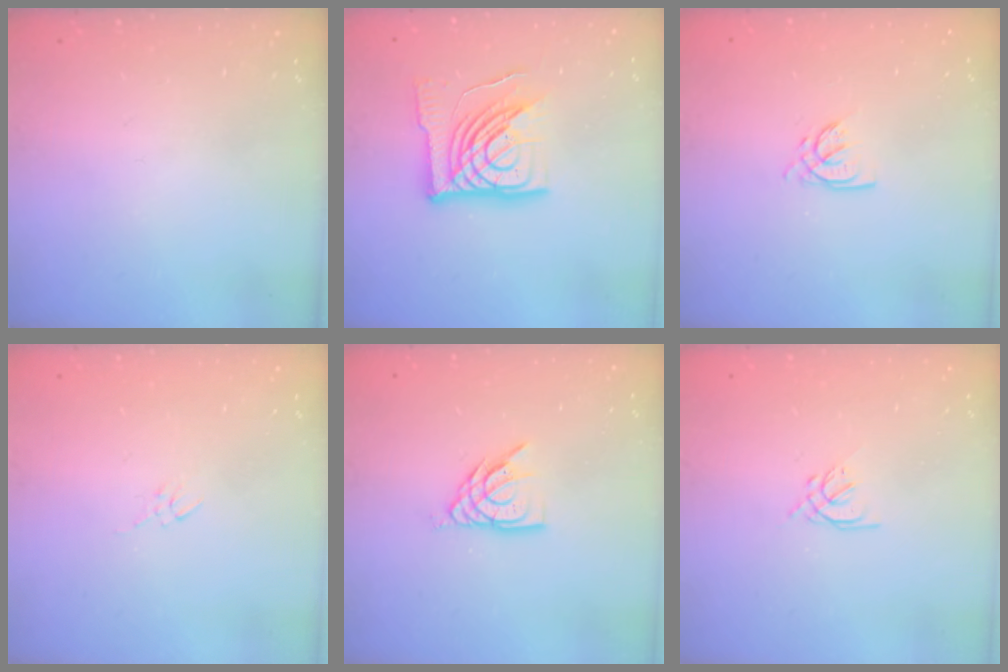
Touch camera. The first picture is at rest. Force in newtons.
{"total": 19.8, "press": 19.7, "slide": 2.5}
{"total": 3.5, "press": 3.5, "slide": 0.2}
{"total": 2.7, "press": 2.7, "slide": 0.5}
{"total": 7.9, "press": 7.8, "slide": 0.6}
{"total": 1.3, "press": 1.1, "slide": 0.6}